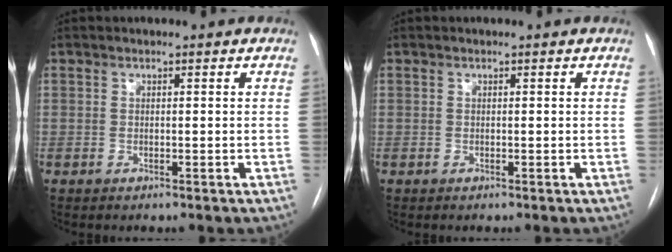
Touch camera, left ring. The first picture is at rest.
{"total": 0.0}